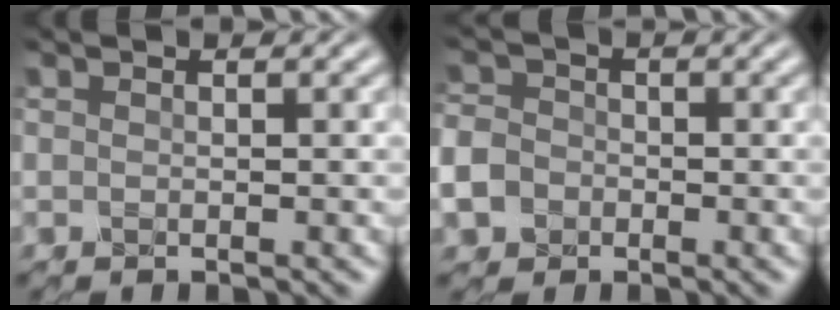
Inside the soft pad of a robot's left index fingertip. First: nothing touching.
{"total": 4.8, "force": [-2.1, 3.9, 1.9], "torque": [-0.038, -0.013, -0.052]}